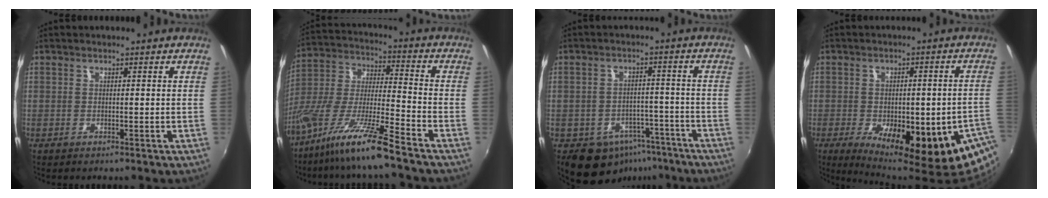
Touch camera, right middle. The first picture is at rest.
{"total": 15.3, "force": [-11.1, 0.0, 10.6], "torque": [-0.210, -0.023, -0.215]}
{"total": 10.3, "force": [-6.2, 7.4, 3.6], "torque": [-0.073, 0.020, -0.062]}
{"total": 22.2, "force": [-9.8, 7.9, 18.3], "torque": [-0.265, -0.057, -0.115]}